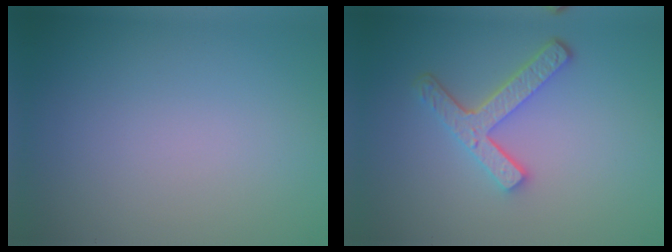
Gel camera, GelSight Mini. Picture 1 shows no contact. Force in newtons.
{"total": 4.1, "press": 3.2, "slide": 2.6}